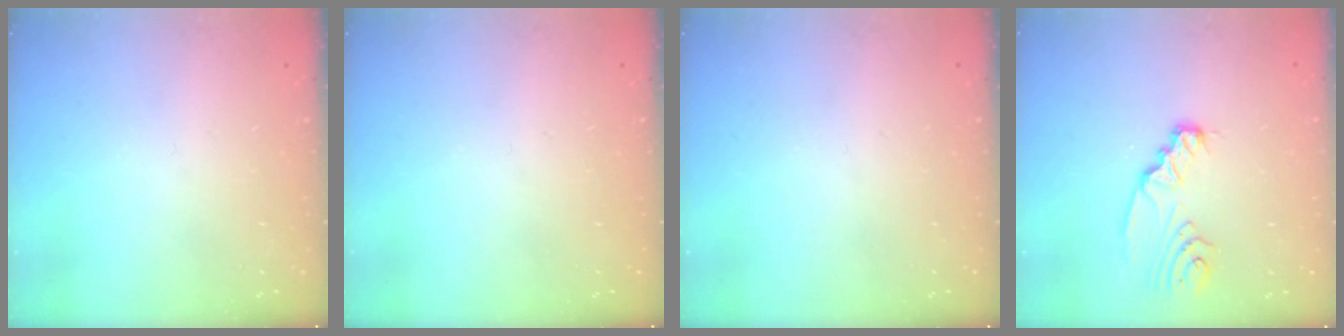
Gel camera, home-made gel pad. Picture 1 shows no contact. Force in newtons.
{"total": 0.0}
{"total": 0.0}
{"total": 5.6, "press": 5.6, "slide": 0.6}